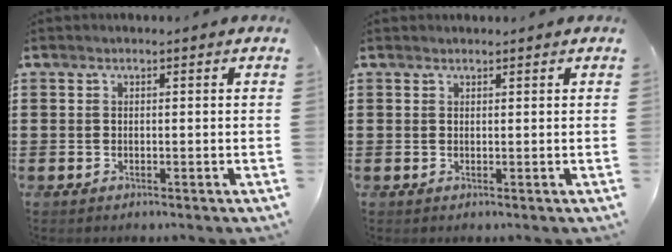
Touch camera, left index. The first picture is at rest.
{"total": 0.6, "force": [0.6, 0.2, 0.0], "torque": [-0.002, 0.000, 0.013]}